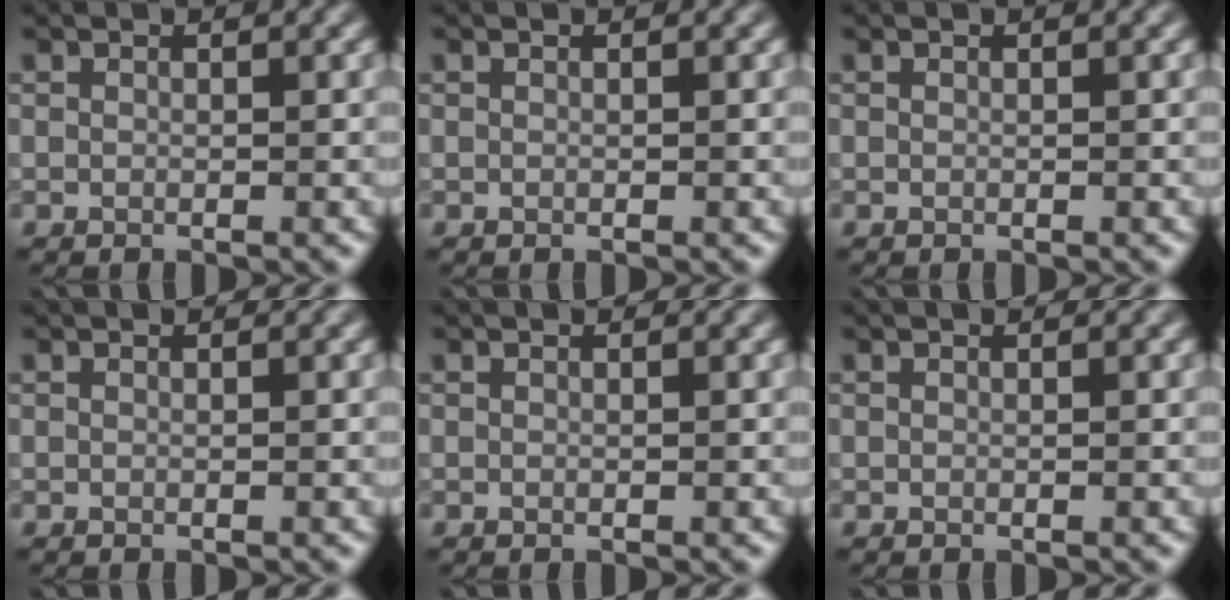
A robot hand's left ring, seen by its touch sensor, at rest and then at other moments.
{"total": 0.0}
{"total": 0.0}
{"total": 0.0}
{"total": 0.0}
{"total": 0.0}